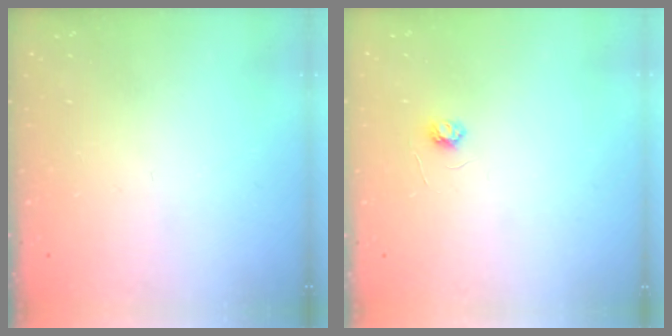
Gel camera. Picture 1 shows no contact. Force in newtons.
{"total": 3.1, "press": 3.1, "slide": 0.3}